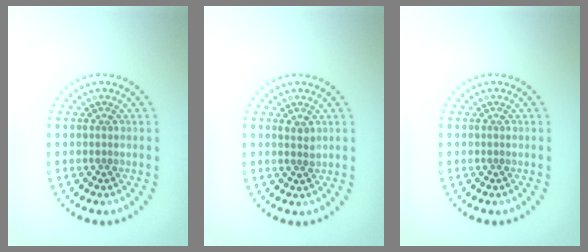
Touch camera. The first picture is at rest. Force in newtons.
{"total": 1.0, "press": 0.9, "slide": 0.3}
{"total": 0.0}